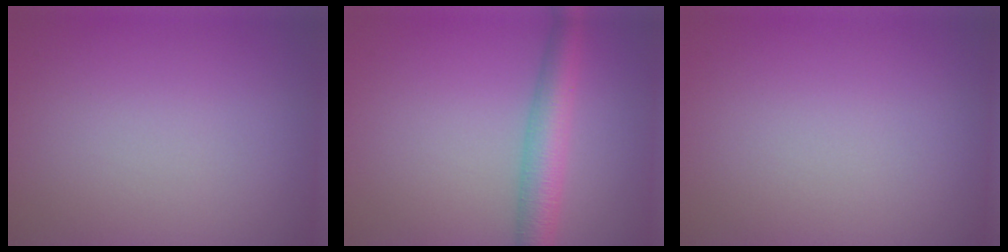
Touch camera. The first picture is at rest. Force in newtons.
{"total": 4.3, "press": 4.3, "slide": 0.3}
{"total": 0.0}